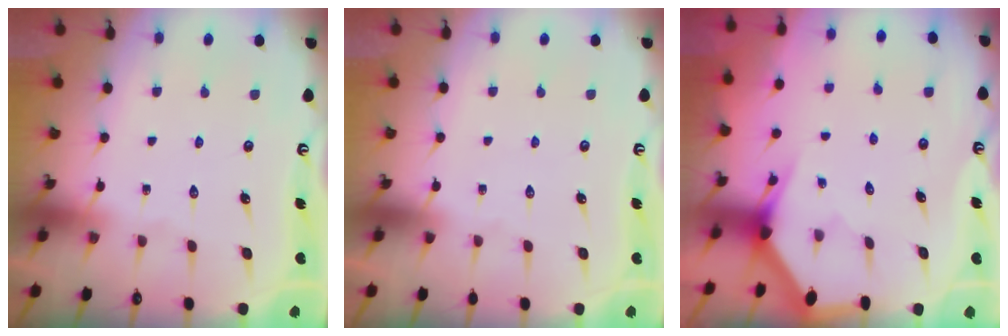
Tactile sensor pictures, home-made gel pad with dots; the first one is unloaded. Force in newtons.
{"total": 0.0}
{"total": 3.2, "press": 3.2, "slide": 0.1}